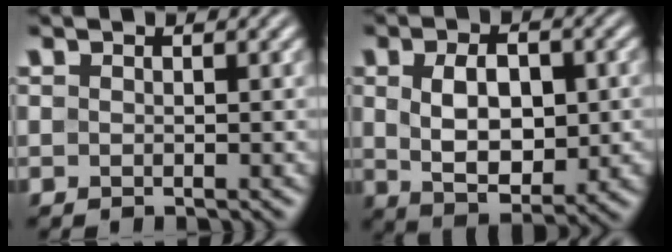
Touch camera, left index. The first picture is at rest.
{"total": 6.9, "force": [0.2, 4.1, 5.5], "torque": [-0.102, -0.006, 0.008]}